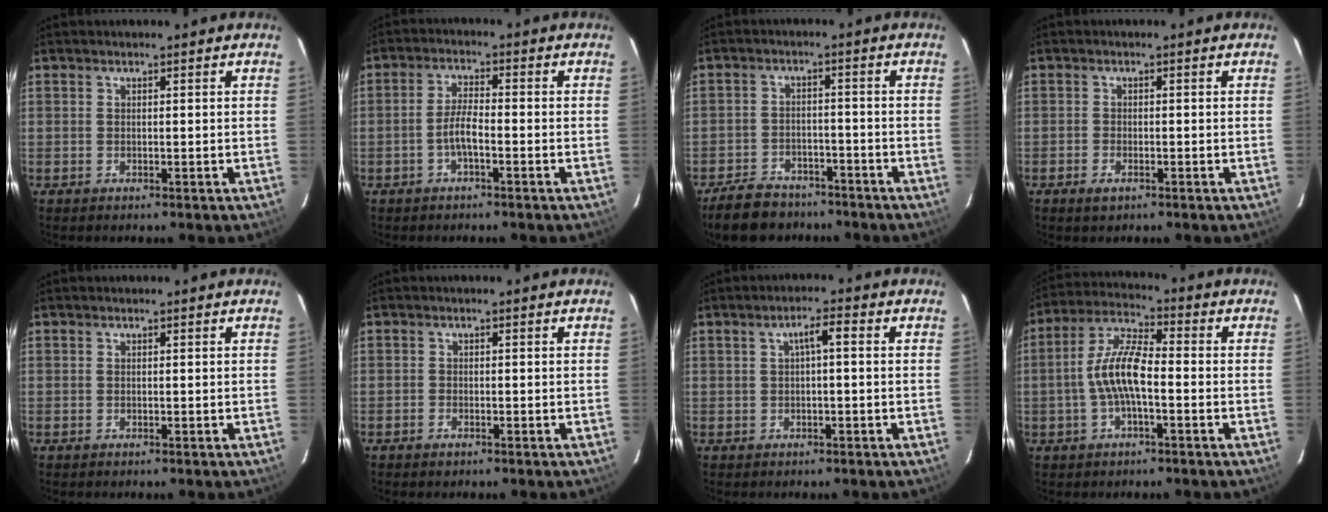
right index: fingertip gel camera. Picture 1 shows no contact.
{"total": 3.6, "force": [-1.8, 0.7, 3.1], "torque": [-0.069, 0.005, -0.035]}
{"total": 7.9, "force": [-5.9, 4.5, 2.5], "torque": [-0.077, 0.014, -0.092]}
{"total": 2.0, "force": [-1.3, 1.0, 1.2], "torque": [-0.026, -0.003, -0.025]}
{"total": 0.0}
{"total": 1.0, "force": [-0.8, 0.6, 0.3], "torque": [-0.006, 0.000, -0.015]}
{"total": 2.9, "force": [0.3, 0.6, 2.8], "torque": [-0.052, 0.011, 0.008]}
{"total": 9.2, "force": [-1.9, 2.7, 8.5], "torque": [-0.183, 0.013, -0.038]}